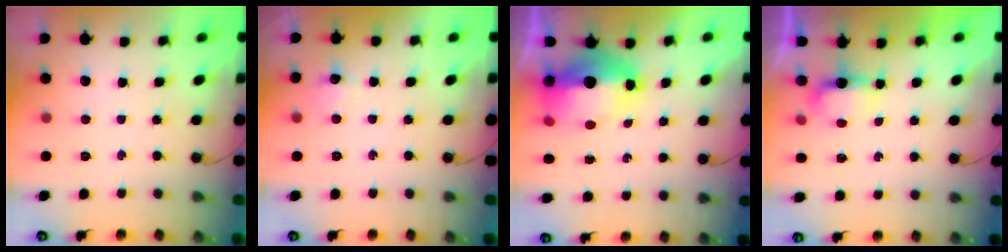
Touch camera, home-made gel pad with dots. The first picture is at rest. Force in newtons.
{"total": 6.4, "press": 6.3, "slide": 0.8}
{"total": 14.9, "press": 14.8, "slide": 1.8}
{"total": 11.1, "press": 5.0, "slide": 9.9}